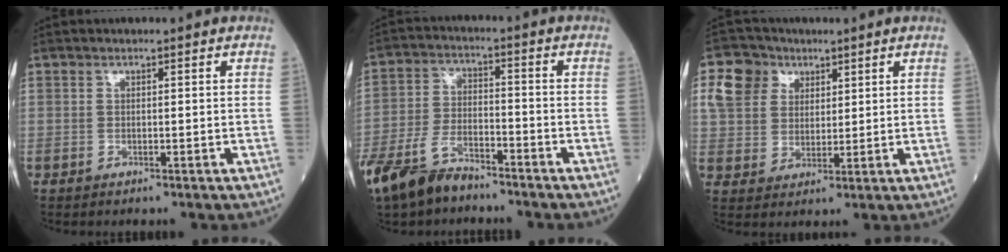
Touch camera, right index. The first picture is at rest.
{"total": 10.3, "force": [-8.1, 3.9, 5.0], "torque": [-0.103, -0.022, -0.157]}
{"total": 7.8, "force": [3.7, 6.3, 2.7], "torque": [-0.070, 0.031, 0.076]}